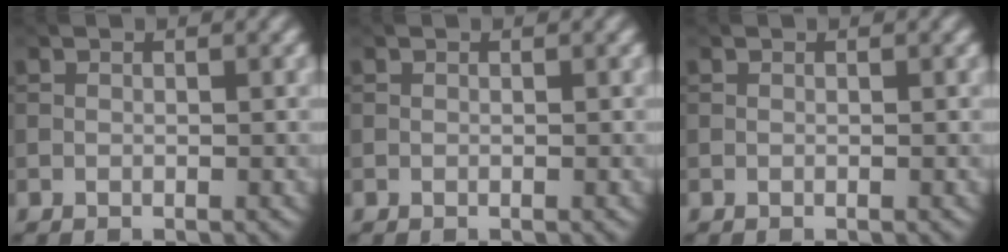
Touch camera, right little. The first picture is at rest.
{"total": 0.0}
{"total": 0.0}